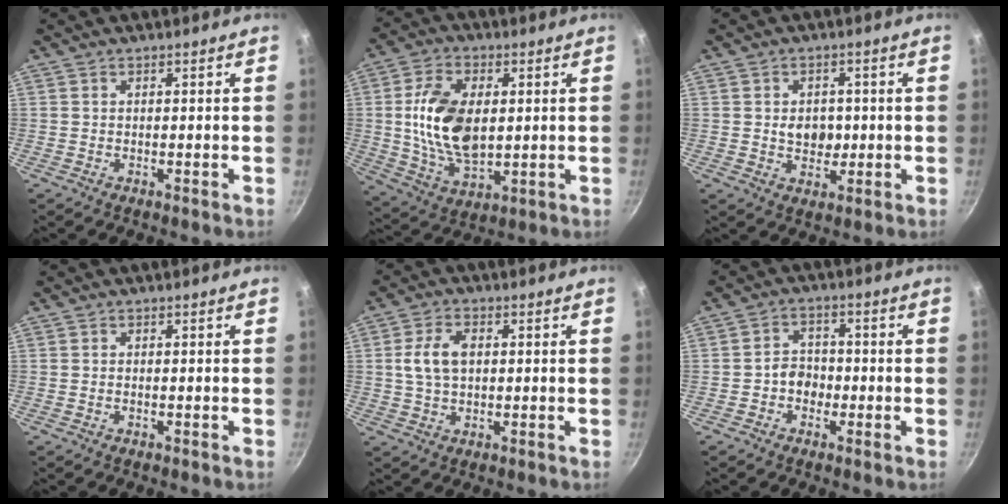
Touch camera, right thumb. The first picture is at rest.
{"total": 15.5, "force": [1.4, 8.9, 12.5], "torque": [-0.225, -0.010, 0.034]}
{"total": 5.2, "force": [0.1, 4.0, 3.3], "torque": [-0.023, 0.002, 0.007]}
{"total": 0.0}
{"total": 6.7, "force": [0.9, 4.1, 5.2], "torque": [-0.103, 0.009, 0.016]}
{"total": 4.5, "force": [-1.1, 3.7, 2.3], "torque": [-0.012, 0.018, -0.028]}